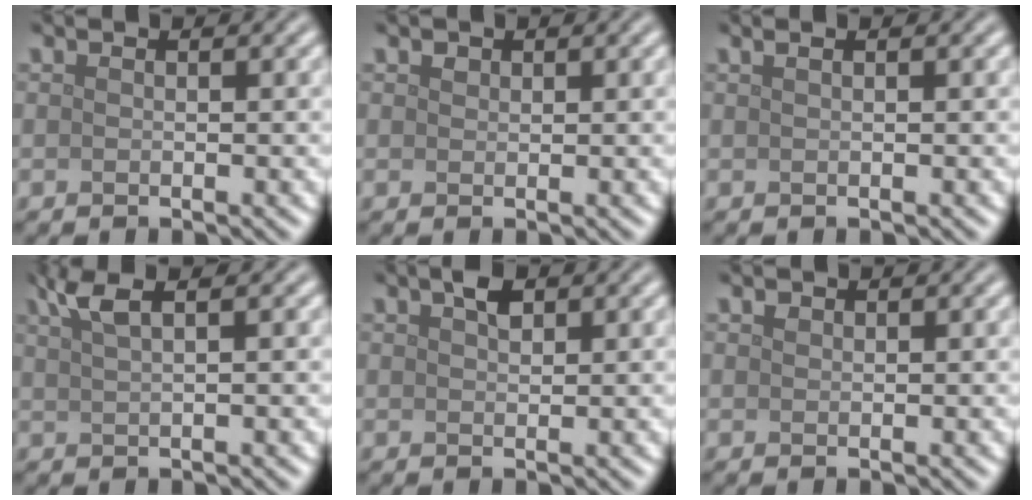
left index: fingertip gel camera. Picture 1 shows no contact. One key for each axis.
{"total": 0.6, "fx": 0.4, "fy": 0.5, "fz": 0.1, "tx": -0.003, "ty": -0.001, "tz": 0.007}
{"total": 0.9, "fx": 0.5, "fy": 0.3, "fz": 0.6, "tx": -0.010, "ty": 0.002, "tz": 0.004}
{"total": 3.0, "fx": 1.8, "fy": 0.8, "fz": 2.2, "tx": -0.031, "ty": 0.010, "tz": 0.033}
{"total": 1.6, "fx": 1.0, "fy": 0.8, "fz": 1.0, "tx": -0.017, "ty": 0.006, "tz": 0.018}
{"total": 0.5, "fx": 0.3, "fy": 0.4, "fz": 0.1, "tx": -0.001, "ty": -0.001, "tz": 0.007}